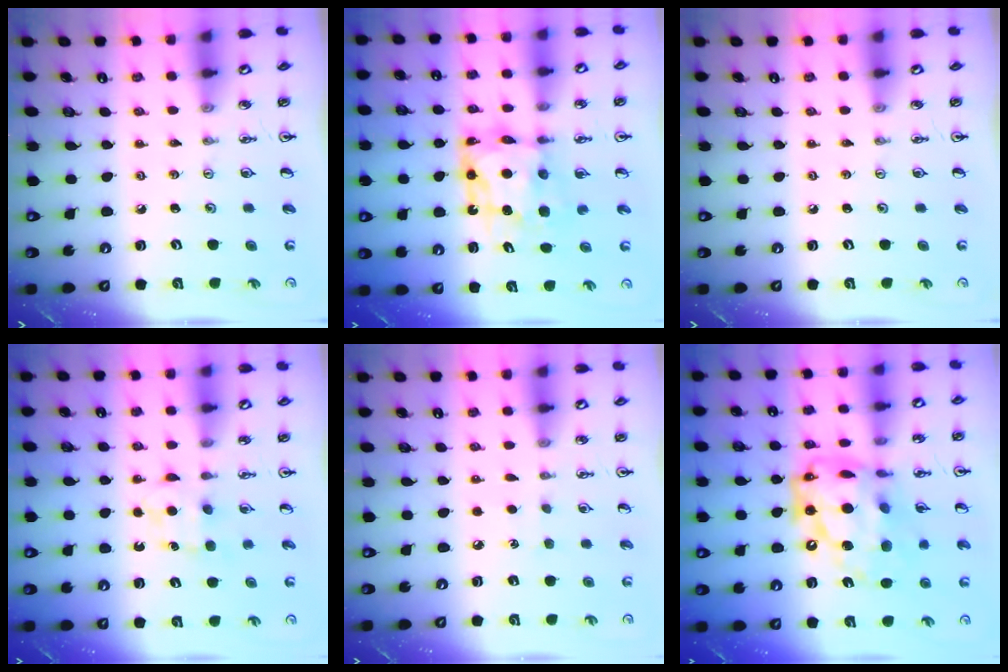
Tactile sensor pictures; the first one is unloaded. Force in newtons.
{"total": 8.9, "press": 8.8, "slide": 0.9}
{"total": 0.0}
{"total": 5.9, "press": 5.9, "slide": 0.8}
{"total": 4.5, "press": 4.5, "slide": 0.5}
{"total": 21.9, "press": 21.8, "slide": 2.0}